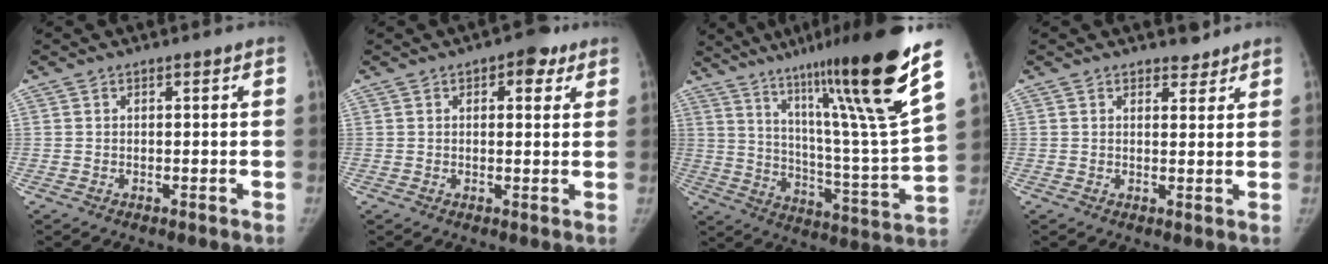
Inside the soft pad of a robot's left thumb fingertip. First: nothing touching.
{"total": 5.3, "force": [2.7, 2.7, 3.6], "torque": [-0.023, -0.006, 0.029]}
{"total": 27.6, "force": [16.9, 2.5, 21.7], "torque": [-0.318, -0.067, 0.271]}
{"total": 2.7, "force": [2.2, 1.3, 0.7], "torque": [0.006, -0.015, 0.030]}